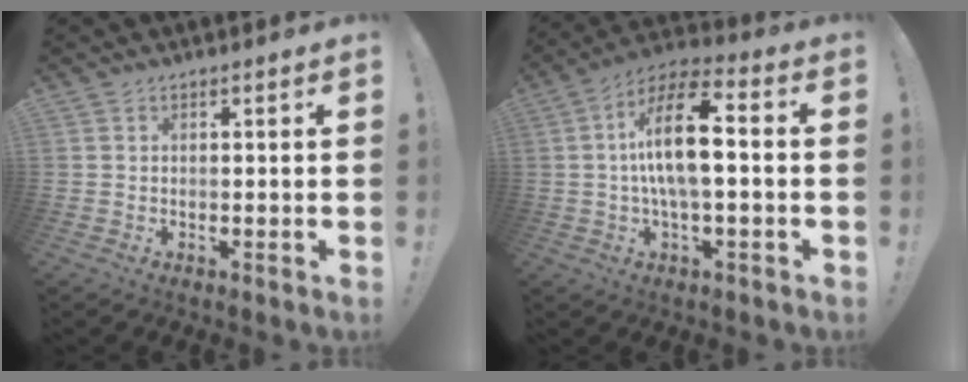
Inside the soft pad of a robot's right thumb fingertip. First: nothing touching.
{"total": 15.4, "force": [0.8, 5.6, 14.4], "torque": [-0.270, 0.007, 0.006]}